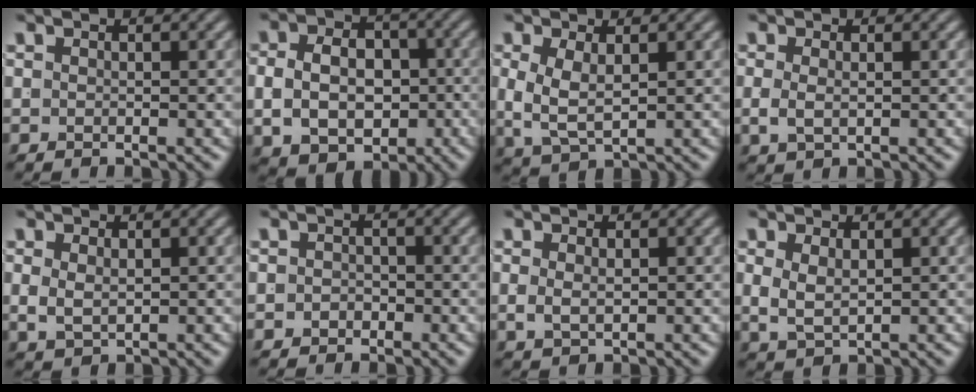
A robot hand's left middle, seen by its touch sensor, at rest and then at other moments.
{"total": 8.1, "force": [-1.9, 6.2, 4.9], "torque": [-0.068, -0.017, -0.024]}
{"total": 4.5, "force": [0.0, 3.2, 3.1], "torque": [-0.078, -0.012, 0.013]}
{"total": 1.4, "force": [0.0, 0.7, 1.2], "torque": [-0.030, -0.005, 0.008]}
{"total": 2.1, "force": [0.4, 1.5, 1.4], "torque": [-0.035, -0.006, 0.020]}
{"total": 1.4, "force": [-0.9, 1.1, 0.2], "torque": [0.001, -0.002, -0.015]}
{"total": 1.2, "force": [0.3, 0.6, 1.0], "torque": [-0.022, -0.004, 0.015]}
{"total": 3.1, "force": [0.4, 2.4, 2.0], "torque": [-0.048, -0.005, 0.017]}